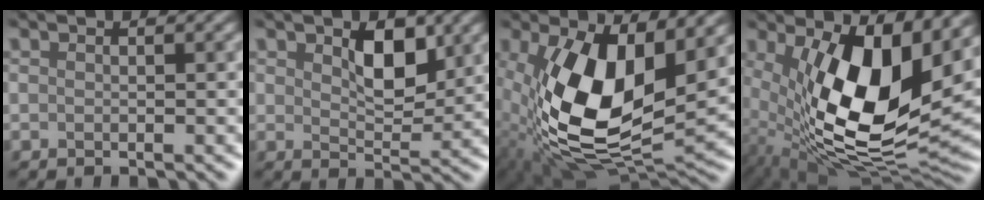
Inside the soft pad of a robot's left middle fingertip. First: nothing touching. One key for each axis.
{"total": 2.9, "fx": 1.8, "fy": 1.2, "fz": 1.9, "tx": -0.043, "ty": -0.004, "tz": 0.035}
{"total": 12.8, "fx": 1.2, "fy": 6.7, "fz": 10.8, "tx": -0.229, "ty": -0.025, "tz": 0.022}
{"total": 12.9, "fx": 1.9, "fy": 5.8, "fz": 11.4, "tx": -0.207, "ty": -0.022, "tz": 0.034}